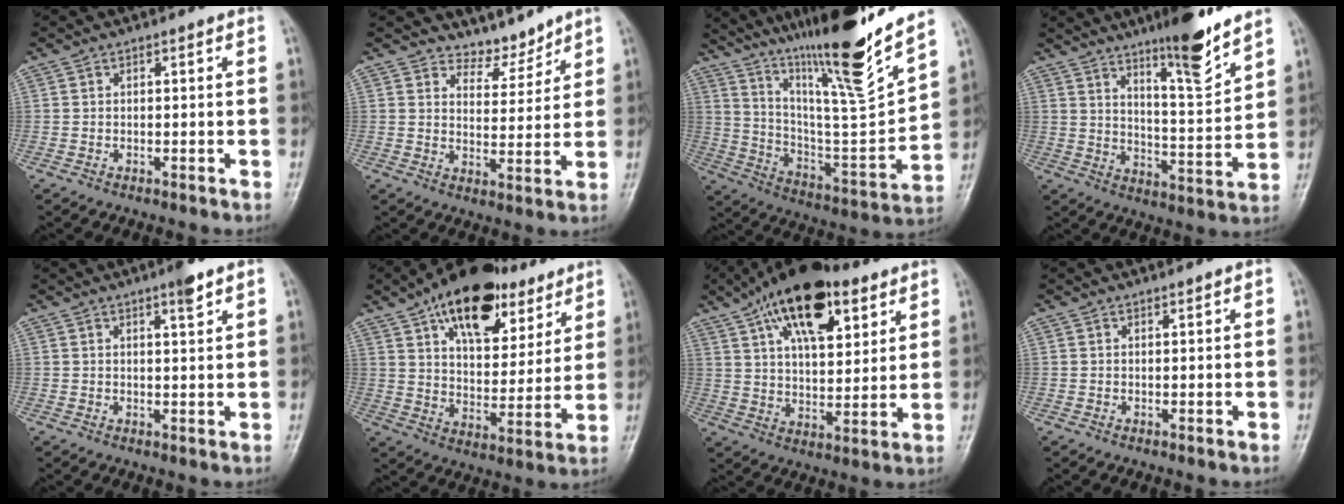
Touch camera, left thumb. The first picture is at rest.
{"total": 5.1, "force": [4.8, 1.7, 0.0], "torque": [0.022, -0.049, 0.088]}
{"total": 26.0, "force": [19.1, 2.2, 17.5], "torque": [-0.261, -0.089, 0.325]}
{"total": 13.0, "force": [9.6, 1.9, 8.6], "torque": [-0.117, -0.072, 0.156]}
{"total": 3.2, "force": [2.2, 0.4, 2.3], "torque": [-0.033, -0.012, 0.033]}
{"total": 21.5, "force": [12.6, 11.1, 13.3], "torque": [-0.162, -0.033, 0.202]}
{"total": 18.5, "force": [9.9, 8.8, 12.9], "torque": [-0.182, -0.026, 0.165]}
{"total": 0.5, "force": [0.5, 0.0, 0.1], "torque": [-0.003, -0.005, 0.008]}